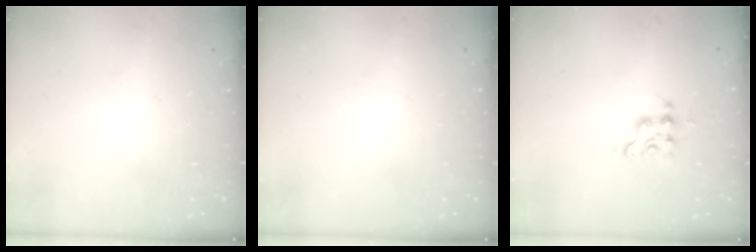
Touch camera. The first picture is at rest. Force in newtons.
{"total": 0.0}
{"total": 2.7, "press": 2.7, "slide": 0.4}